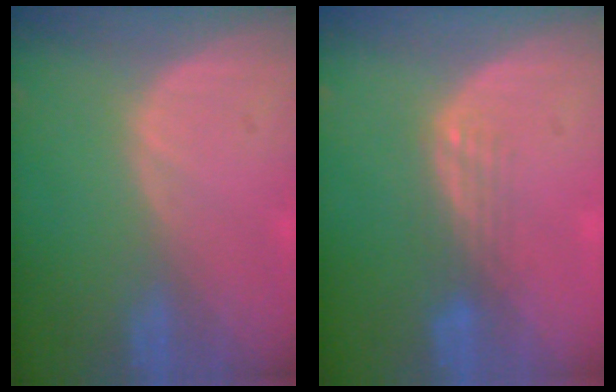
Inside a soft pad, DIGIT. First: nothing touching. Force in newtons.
{"total": 3.1, "press": 2.6, "slide": 1.7}